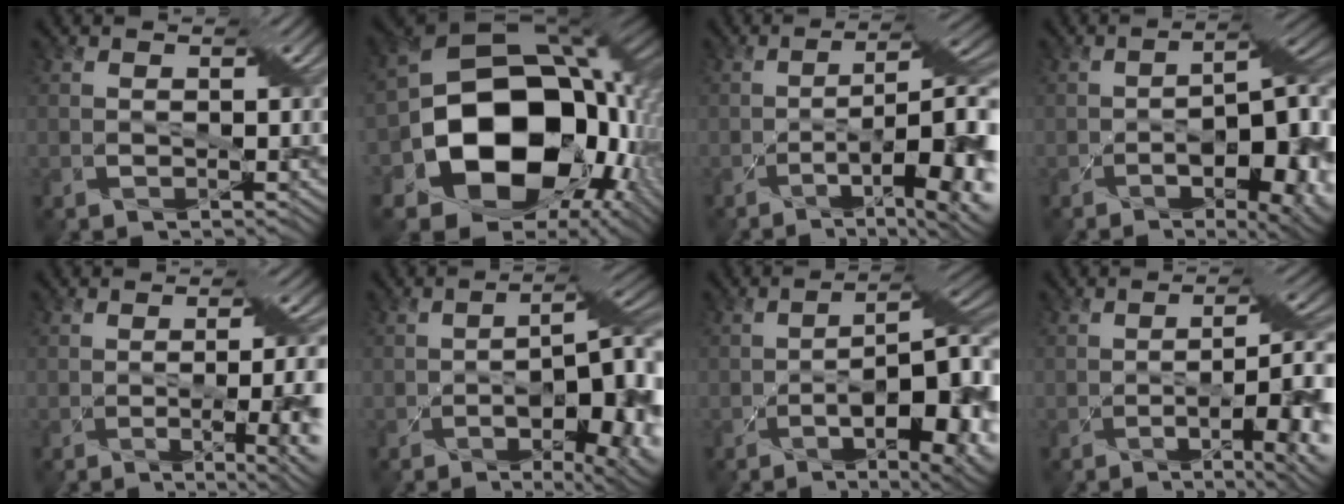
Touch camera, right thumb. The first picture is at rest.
{"total": 19.4, "force": [-4.3, 14.9, 11.7], "torque": [-0.212, -0.042, -0.059]}
{"total": 13.7, "force": [-4.3, 4.0, 12.4], "torque": [-0.182, -0.008, -0.054]}
{"total": 16.1, "force": [-5.5, 7.0, 13.4], "torque": [-0.157, -0.017, -0.052]}
{"total": 10.8, "force": [-2.2, 3.8, 9.9], "torque": [-0.107, -0.008, -0.025]}
{"total": 16.5, "force": [-5.1, 7.2, 13.9], "torque": [-0.170, -0.017, -0.041]}
{"total": 18.7, "force": [-6.1, 7.8, 15.9], "torque": [-0.177, -0.006, -0.056]}
{"total": 10.9, "force": [-3.0, 3.2, 10.0], "torque": [-0.137, -0.007, -0.040]}